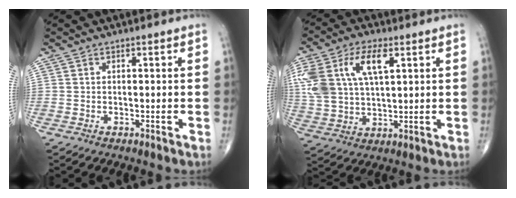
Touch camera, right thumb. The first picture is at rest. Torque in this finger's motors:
{"motor_torque": [0.25, 0.36, 1.74, 0.66, 0.28]}